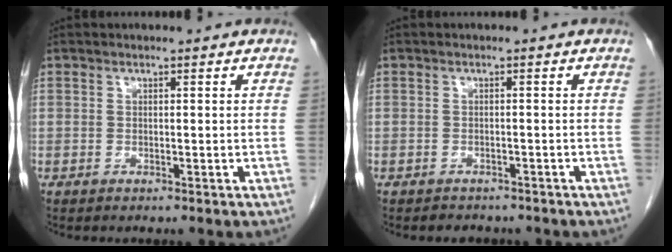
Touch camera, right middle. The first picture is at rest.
{"total": 3.3, "force": [-2.9, 1.5, 0.5], "torque": [-0.014, 0.001, -0.035]}